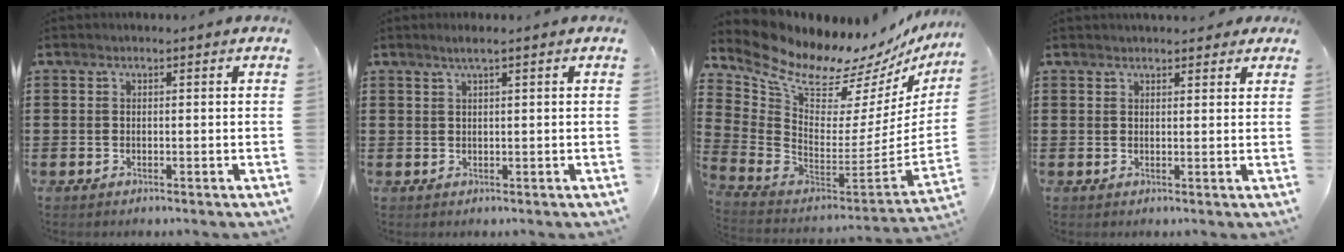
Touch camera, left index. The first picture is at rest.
{"total": 1.6, "force": [1.0, 0.0, 1.3], "torque": [-0.025, 0.001, 0.018]}
{"total": 10.4, "force": [9.1, 3.3, 3.7], "torque": [-0.116, -0.083, 0.155]}
{"total": 2.1, "force": [2.0, 0.8, 0.4], "torque": [-0.005, 0.001, 0.036]}